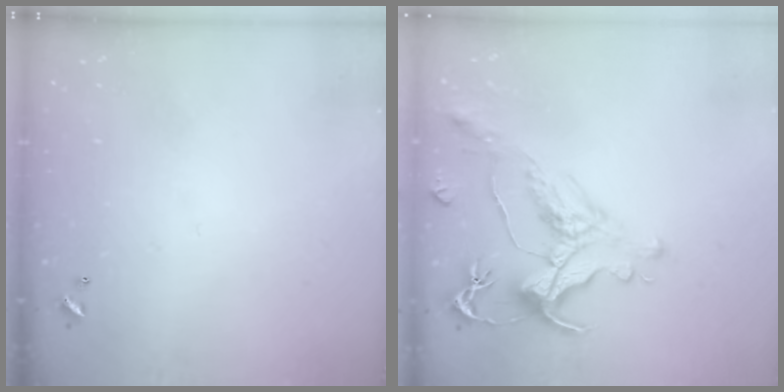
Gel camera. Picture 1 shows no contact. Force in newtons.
{"total": 1.3, "press": 0.1, "slide": 1.3}